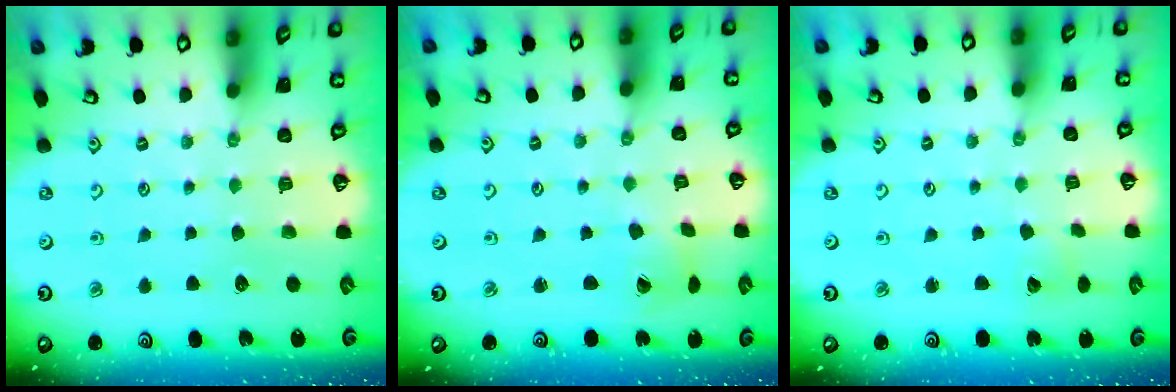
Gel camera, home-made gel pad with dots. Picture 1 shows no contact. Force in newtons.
{"total": 1.6, "press": 1.5, "slide": 0.3}
{"total": 2.4, "press": 2.4, "slide": 0.2}